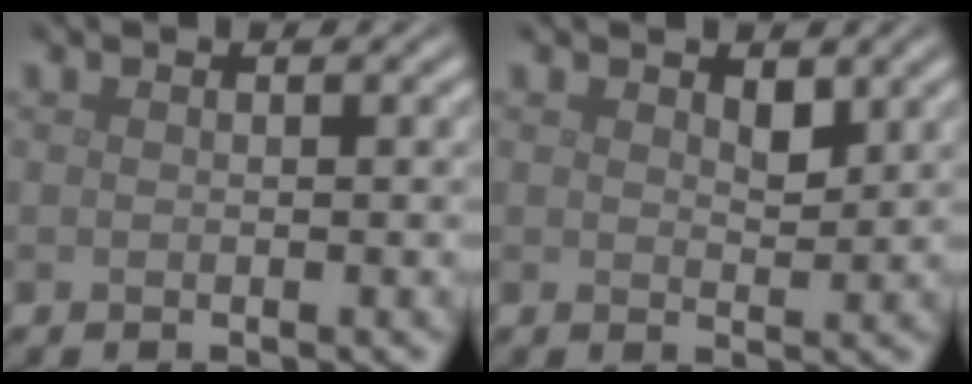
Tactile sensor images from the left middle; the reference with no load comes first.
{"total": 1.3, "force": [0.8, 0.6, 0.8], "torque": [-0.014, -0.003, 0.014]}